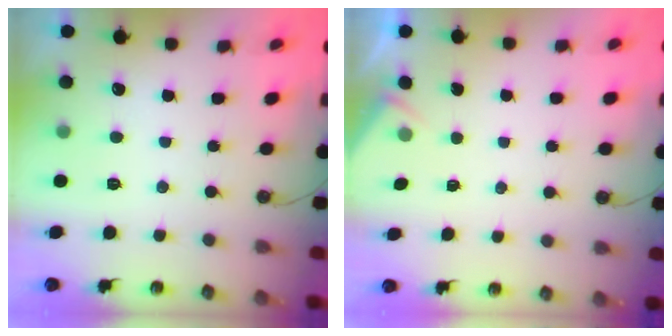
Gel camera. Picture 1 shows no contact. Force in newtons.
{"total": 2.5, "press": 2.5, "slide": 0.4}